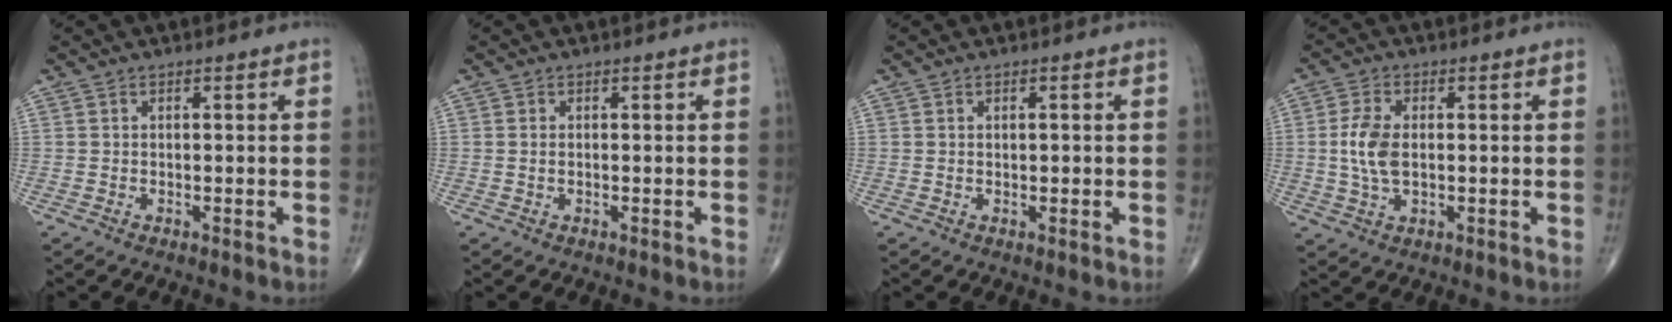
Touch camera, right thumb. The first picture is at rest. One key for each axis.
{"total": 0.5, "fx": 0.0, "fy": 0.3, "fz": 0.4, "tx": -0.011, "ty": 0.001, "tz": 0.002}
{"total": 0.7, "fx": 0.2, "fy": 0.4, "fz": 0.6, "tx": -0.009, "ty": 0.000, "tz": 0.004}
{"total": 6.6, "fx": 0.2, "fy": 3.7, "fz": 5.5, "tx": -0.122, "ty": 0.001, "tz": 0.002}